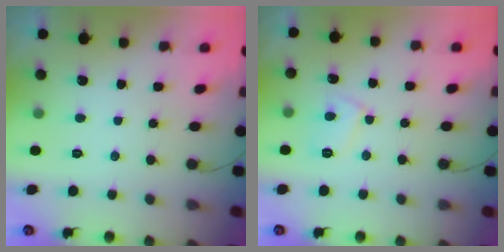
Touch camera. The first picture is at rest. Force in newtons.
{"total": 6.6, "press": 6.6, "slide": 0.5}